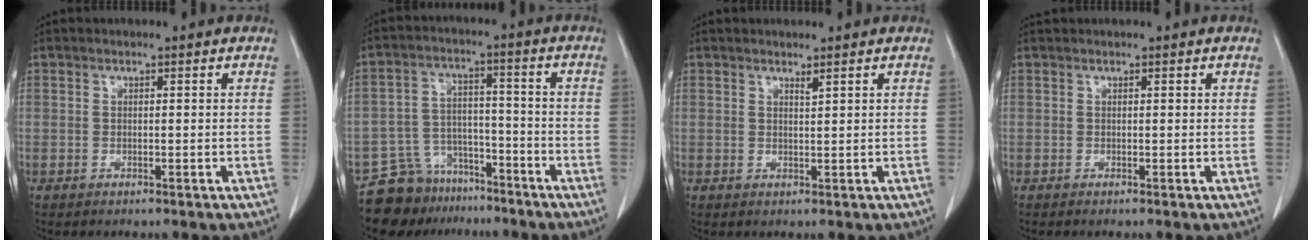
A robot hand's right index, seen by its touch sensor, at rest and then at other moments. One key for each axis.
{"total": 9.6, "fx": -7.8, "fy": 5.5, "fz": 1.1, "tx": -0.021, "ty": 0.033, "tz": -0.129}
{"total": 0.9, "fx": 0.8, "fy": -0.1, "fz": 0.4, "tx": -0.010, "ty": -0.008, "tz": 0.015}
{"total": 0.5, "fx": 0.4, "fy": 0.0, "fz": 0.3, "tx": -0.011, "ty": 0.014, "tz": 0.010}